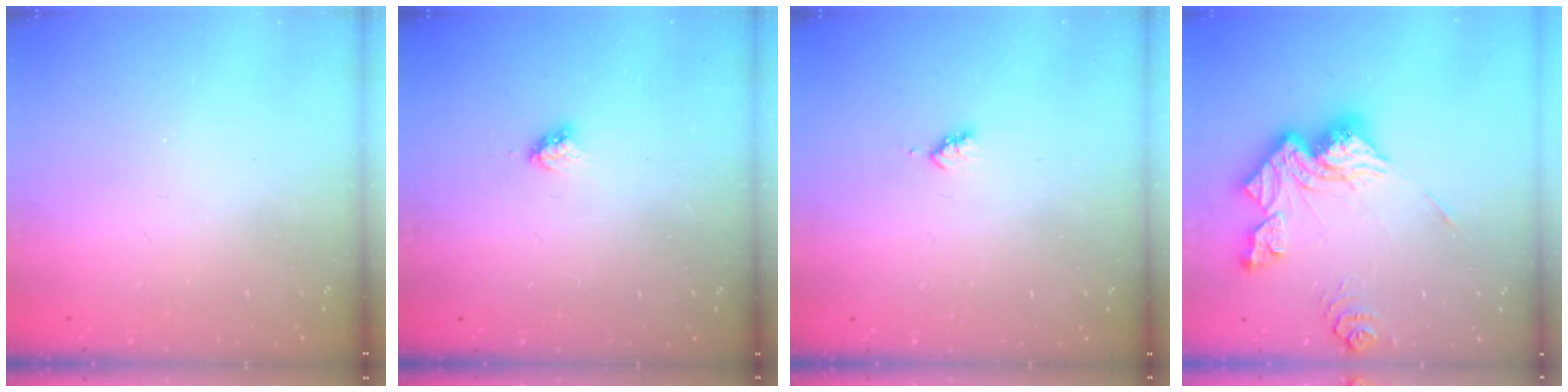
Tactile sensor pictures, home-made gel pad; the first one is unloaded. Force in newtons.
{"total": 3.0, "press": 3.0, "slide": 0.2}
{"total": 2.3, "press": 2.3, "slide": 0.4}
{"total": 16.7, "press": 16.7, "slide": 1.6}